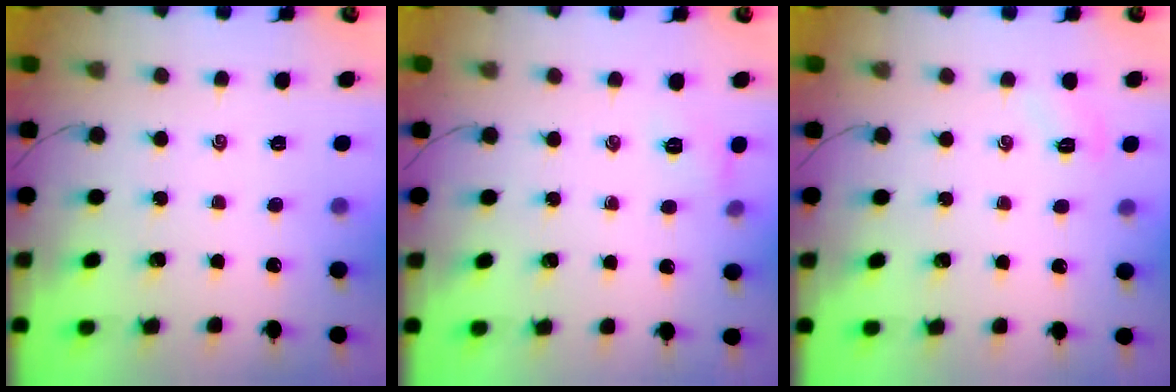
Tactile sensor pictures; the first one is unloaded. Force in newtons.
{"total": 5.2, "press": 5.0, "slide": 1.5}
{"total": 4.8, "press": 4.6, "slide": 1.1}